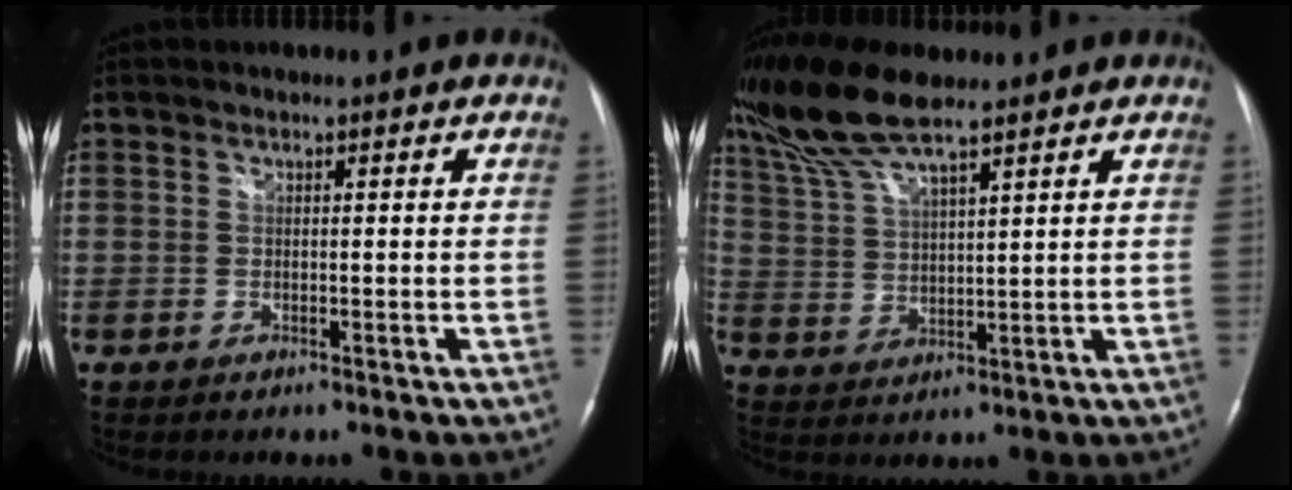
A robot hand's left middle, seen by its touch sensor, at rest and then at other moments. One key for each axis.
{"total": 10.6, "fx": 8.6, "fy": 1.6, "fz": 6.0, "tx": -0.138, "ty": 0.017, "tz": 0.171}